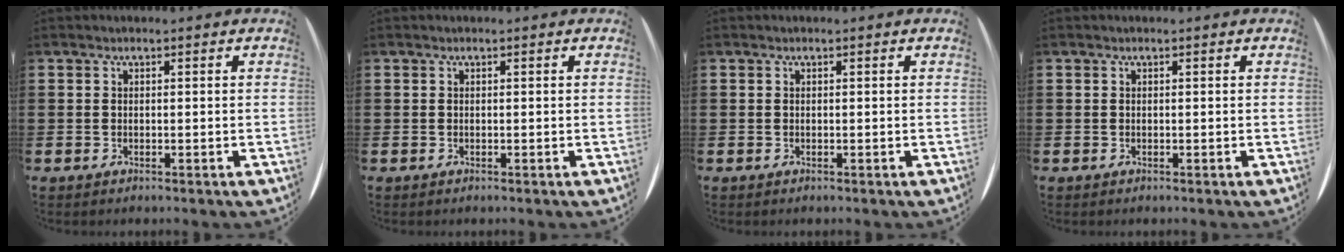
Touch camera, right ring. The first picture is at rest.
{"total": 0.0}
{"total": 0.0}
{"total": 0.0}